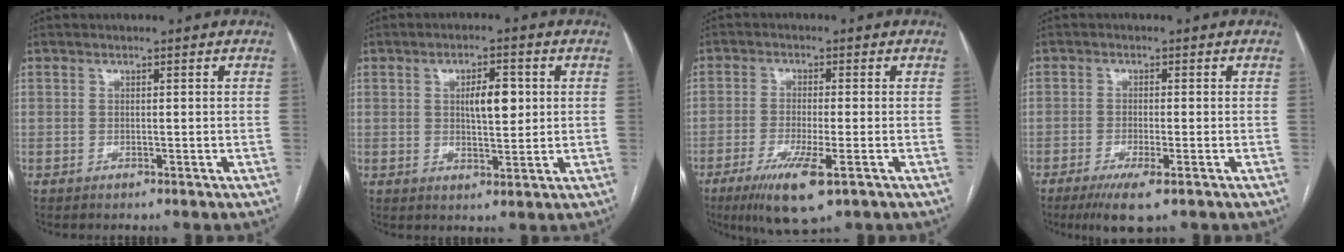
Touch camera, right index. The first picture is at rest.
{"total": 5.5, "force": [1.1, 1.9, 5.0], "torque": [-0.081, 0.005, 0.021]}
{"total": 8.8, "force": [-4.6, 1.2, 7.4], "torque": [-0.139, -0.026, -0.075]}
{"total": 5.5, "force": [-3.3, 0.6, 4.4], "torque": [-0.078, -0.016, -0.054]}